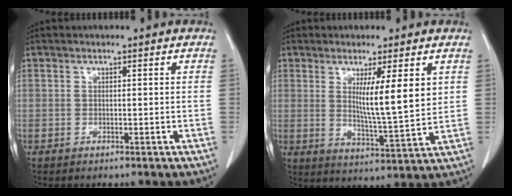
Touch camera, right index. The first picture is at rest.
{"total": 8.6, "force": [2.7, 0.3, 8.1], "torque": [-0.133, -0.022, 0.047]}